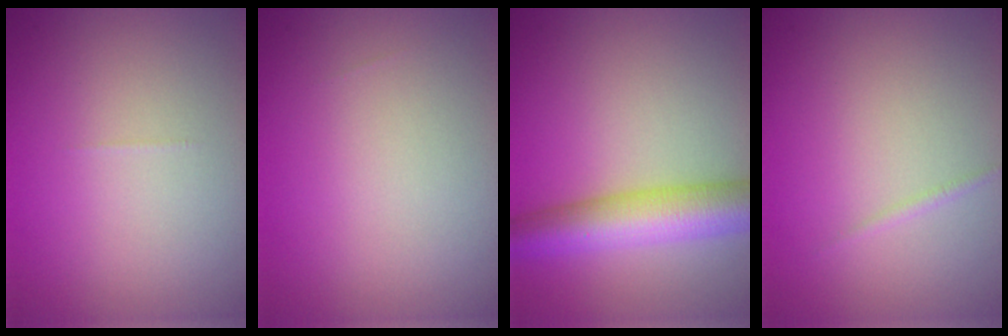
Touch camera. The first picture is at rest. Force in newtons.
{"total": 0.0}
{"total": 7.1, "press": 7.1, "slide": 0.2}
{"total": 0.5, "press": 0.5, "slide": 0.0}